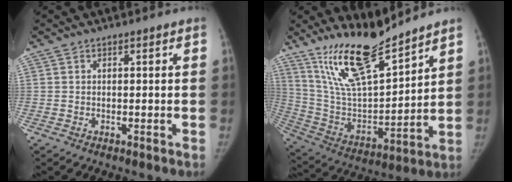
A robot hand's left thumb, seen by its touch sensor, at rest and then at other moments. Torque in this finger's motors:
{"motor_torque": [0.20, 0.23, 1.29, -1.49, 0.17]}